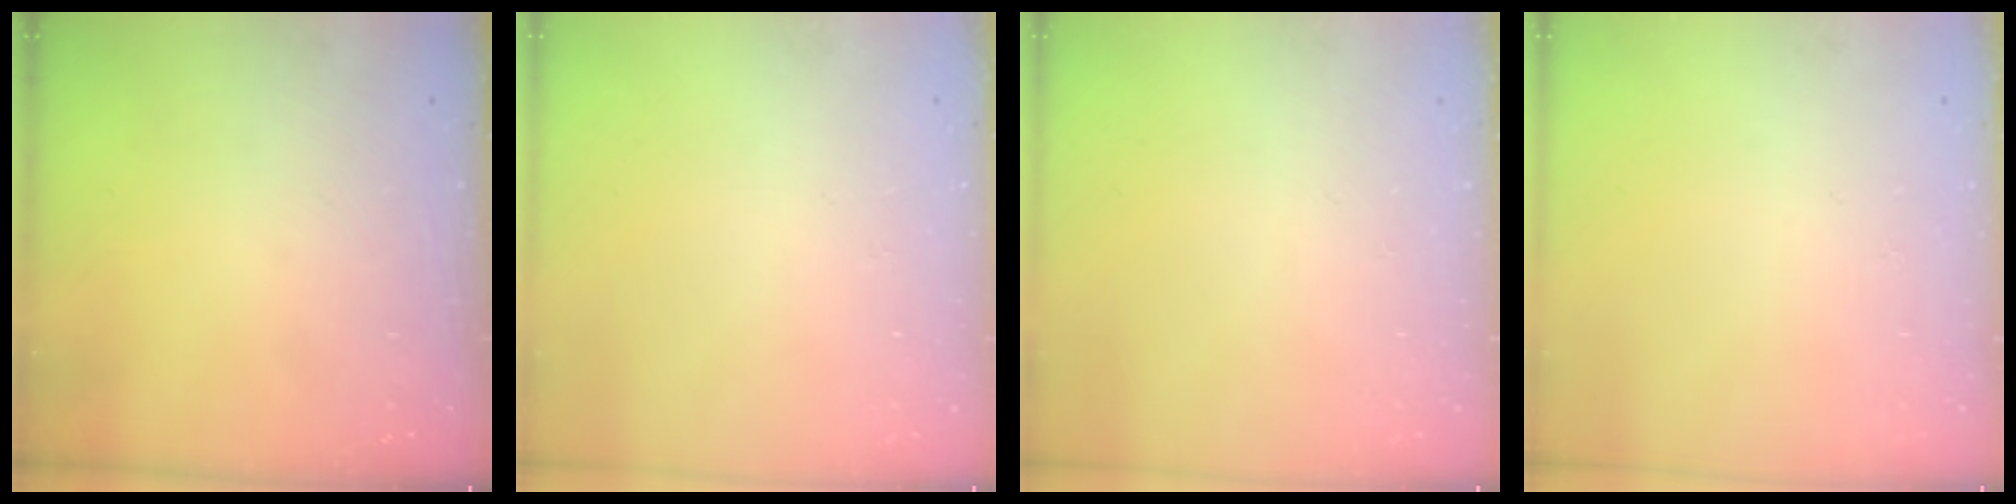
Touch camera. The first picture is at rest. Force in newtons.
{"total": 0.0}
{"total": 0.0}
{"total": 0.0}